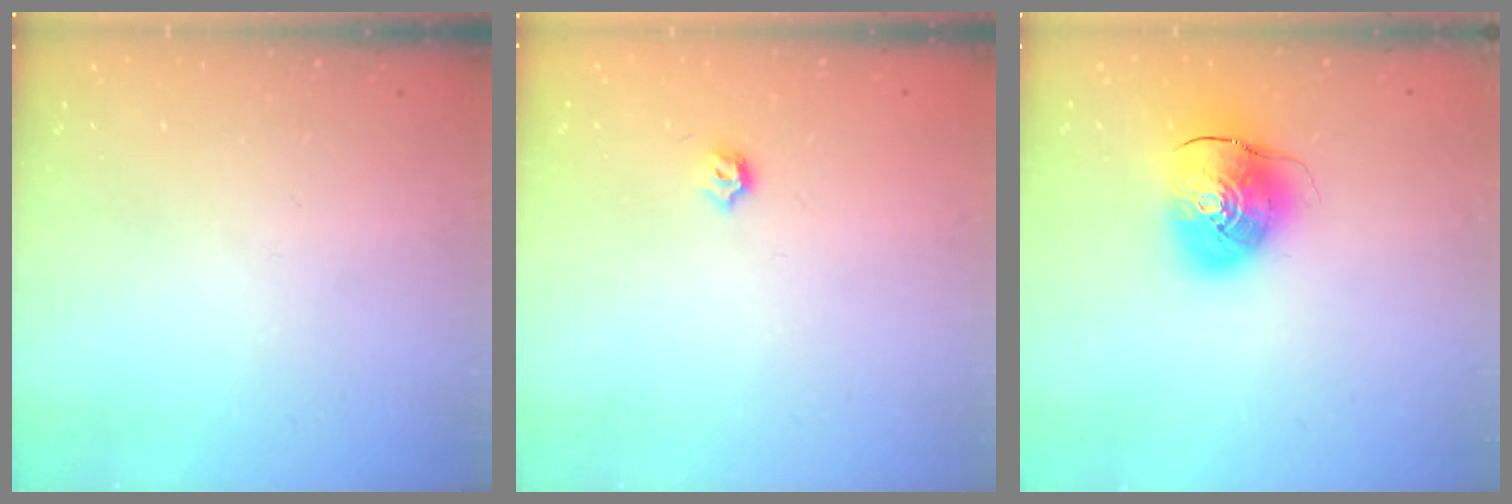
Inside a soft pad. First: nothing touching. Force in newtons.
{"total": 3.4, "press": 3.3, "slide": 0.5}
{"total": 11.8, "press": 11.7, "slide": 1.9}